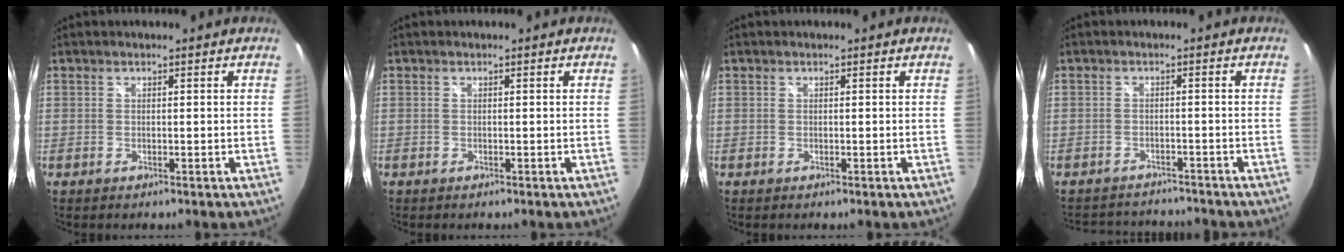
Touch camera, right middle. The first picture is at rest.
{"total": 0.0}
{"total": 0.0}
{"total": 8.0, "force": [-7.5, 2.0, 1.5], "torque": [-0.043, 0.019, -0.108]}